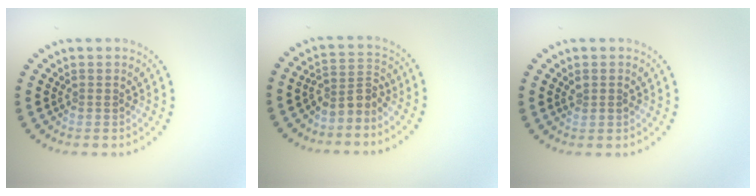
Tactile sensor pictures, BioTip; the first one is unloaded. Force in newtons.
{"total": 2.5, "press": 1.9, "slide": 1.7}
{"total": 0.8, "press": 0.8, "slide": 0.1}